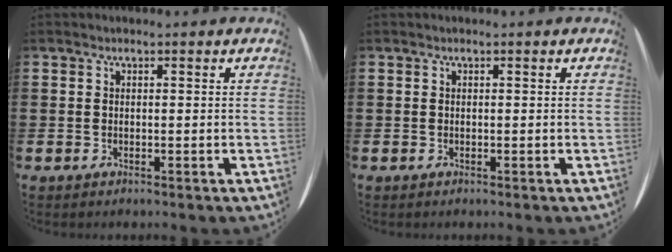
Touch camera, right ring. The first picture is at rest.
{"total": 0.0}